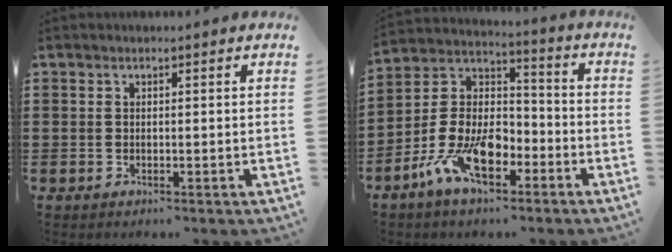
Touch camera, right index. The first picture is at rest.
{"total": 11.2, "force": [-6.2, 5.9, 7.3], "torque": [-0.180, 0.000, -0.124]}